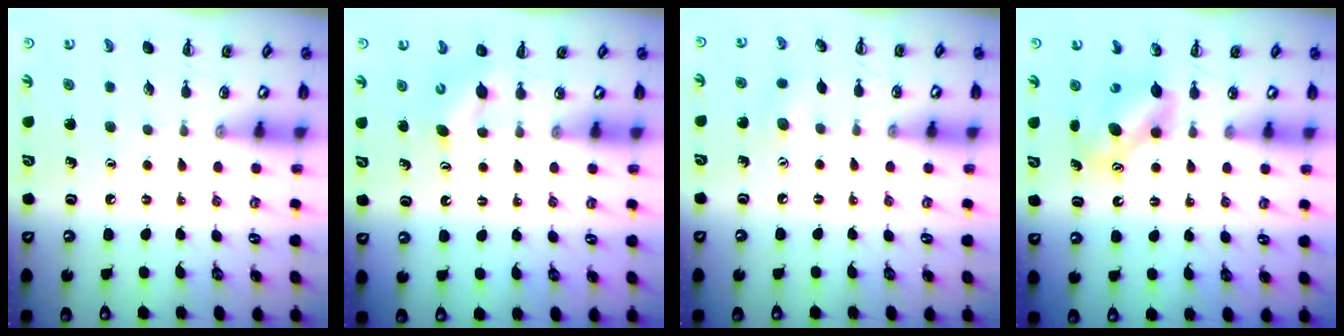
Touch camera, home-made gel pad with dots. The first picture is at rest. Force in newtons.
{"total": 3.1, "press": 3.1, "slide": 0.7}
{"total": 5.5, "press": 5.4, "slide": 1.1}
{"total": 7.4, "press": 7.4, "slide": 0.5}